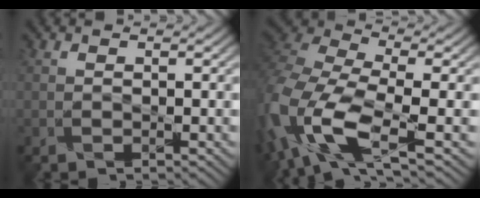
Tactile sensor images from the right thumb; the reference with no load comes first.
{"total": 14.2, "force": [-5.8, 7.1, 10.9], "torque": [-0.304, -0.031, -0.112]}